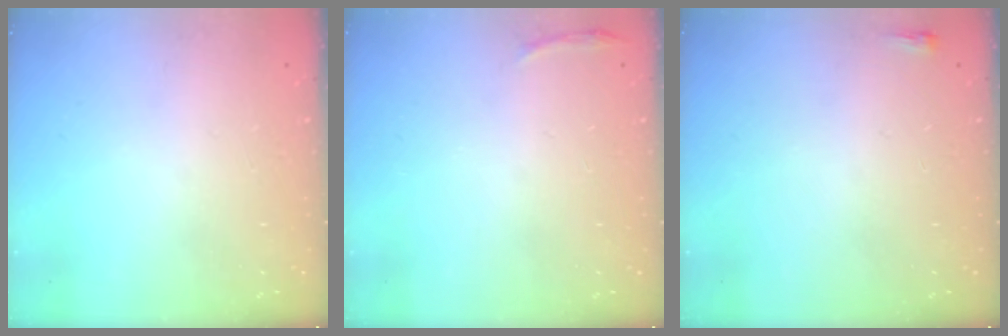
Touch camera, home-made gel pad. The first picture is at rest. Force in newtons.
{"total": 3.0, "press": 1.9, "slide": 2.3}
{"total": 2.0, "press": 2.0, "slide": 0.5}